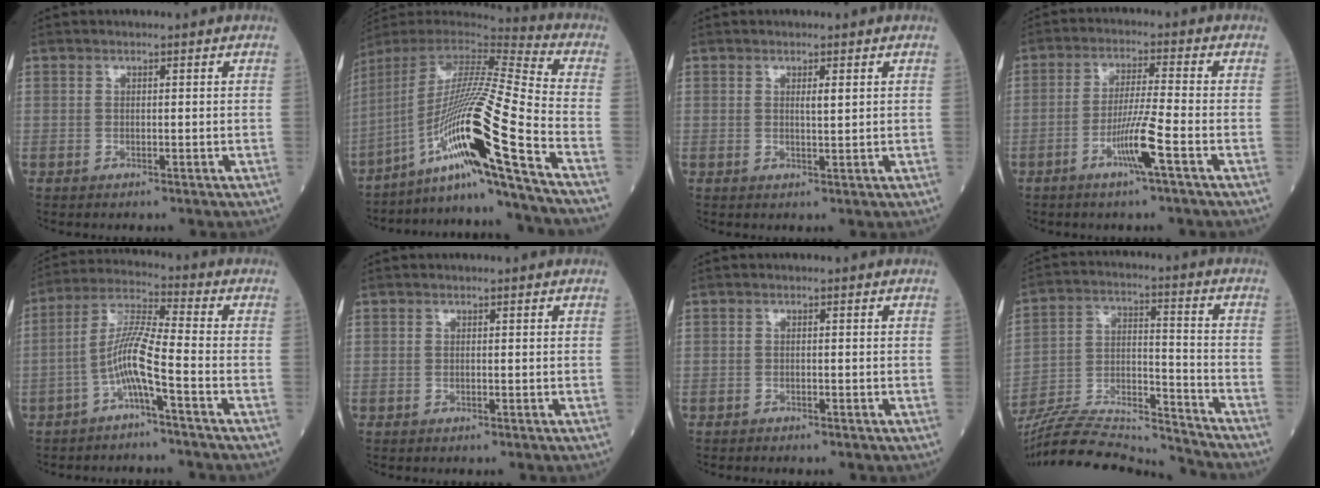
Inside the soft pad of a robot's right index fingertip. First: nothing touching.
{"total": 23.3, "force": [-12.6, -2.3, 19.5], "torque": [-0.357, -0.023, -0.229]}
{"total": 1.4, "force": [0.5, 0.1, 1.2], "torque": [-0.023, -0.003, 0.008]}
{"total": 6.6, "force": [-3.0, -0.9, 5.8], "torque": [-0.112, -0.007, -0.061]}
{"total": 7.3, "force": [-3.1, -0.2, 6.7], "torque": [-0.135, 0.015, -0.065]}
{"total": 0.0}
{"total": 1.0, "force": [-0.9, 0.2, 0.4], "torque": [-0.010, -0.001, -0.012]}
{"total": 20.3, "force": [-19.5, 1.2, 5.4], "torque": [-0.116, 0.006, -0.322]}